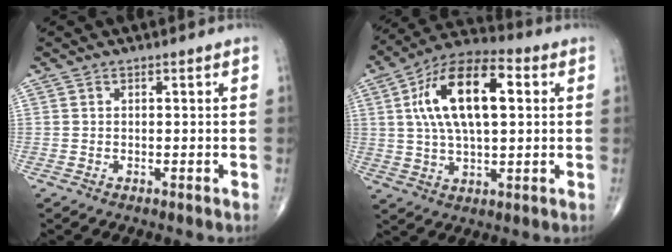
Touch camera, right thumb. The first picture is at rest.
{"total": 17.5, "force": [3.8, 8.1, 15.0], "torque": [-0.256, 0.020, 0.059]}